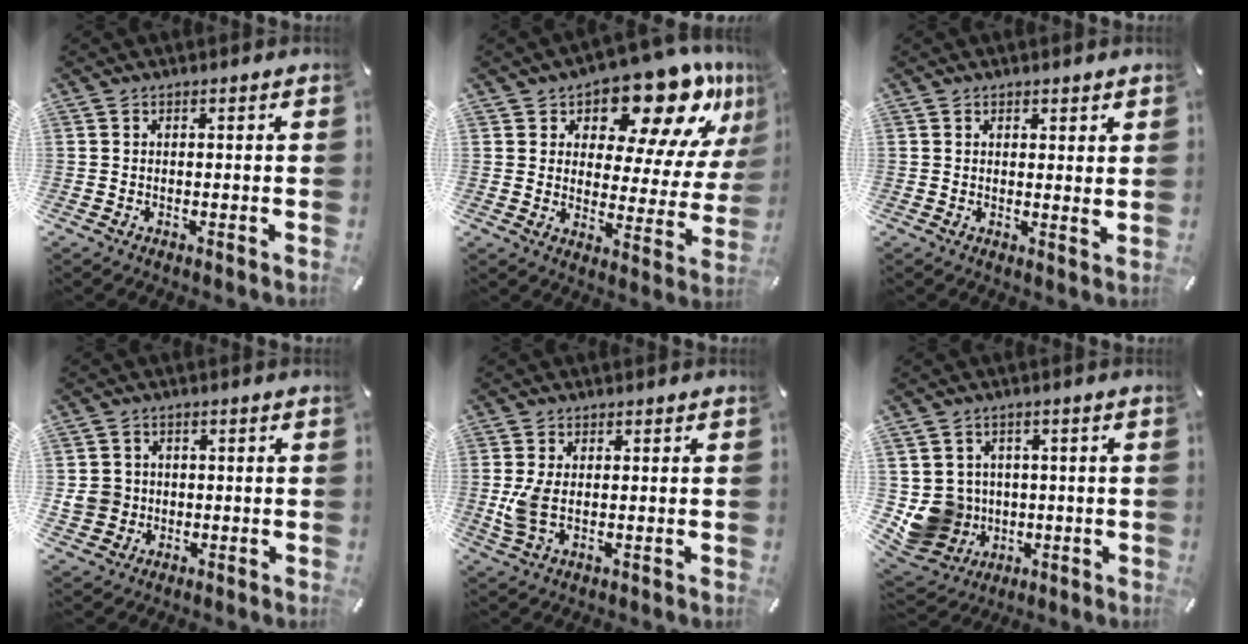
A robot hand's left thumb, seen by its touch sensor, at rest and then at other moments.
{"total": 16.3, "force": [12.1, 6.8, 8.7], "torque": [-0.126, -0.096, 0.199]}
{"total": 1.8, "force": [1.5, 0.9, 0.4], "torque": [0.007, -0.010, 0.026]}
{"total": 5.8, "force": [-0.3, 5.6, 1.2], "torque": [-0.038, 0.009, -0.004]}
{"total": 5.3, "force": [0.3, 2.7, 4.5], "torque": [-0.087, -0.011, 0.000]}
{"total": 9.8, "force": [-0.6, 9.5, 2.1], "torque": [-0.075, -0.005, -0.003]}